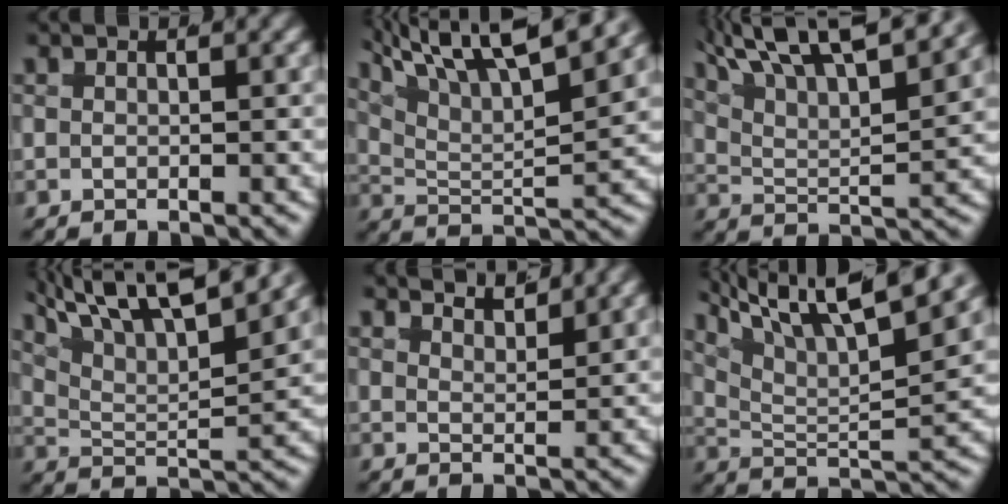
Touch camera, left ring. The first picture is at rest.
{"total": 9.2, "force": [4.5, 4.6, 6.5], "torque": [-0.100, 0.006, 0.065]}
{"total": 9.4, "force": [5.1, 4.7, 6.4], "torque": [-0.104, 0.009, 0.069]}
{"total": 9.8, "force": [4.6, 5.5, 6.7], "torque": [-0.107, 0.004, 0.063]}
{"total": 3.1, "force": [2.6, 1.2, 1.1], "torque": [-0.019, -0.006, 0.041]}
{"total": 10.0, "force": [4.8, 4.6, 7.5], "torque": [-0.108, 0.010, 0.066]}